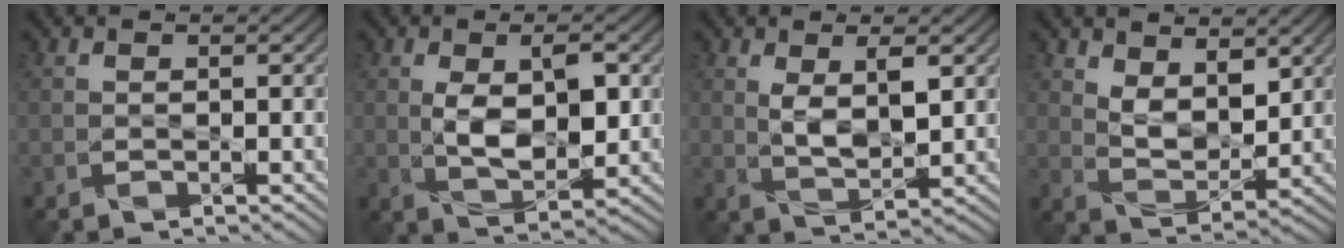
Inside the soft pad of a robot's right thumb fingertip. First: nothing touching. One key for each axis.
{"total": 6.9, "fx": 0.7, "fy": 3.6, "fz": 5.9, "tx": -0.113, "ty": -0.008, "tz": 0.017}
{"total": 4.7, "fx": 1.4, "fy": 2.0, "fz": 4.0, "tx": -0.085, "ty": -0.007, "tz": 0.031}
{"total": 6.0, "fx": 3.4, "fy": 3.3, "fz": 3.7, "tx": -0.081, "ty": -0.013, "tz": 0.060}